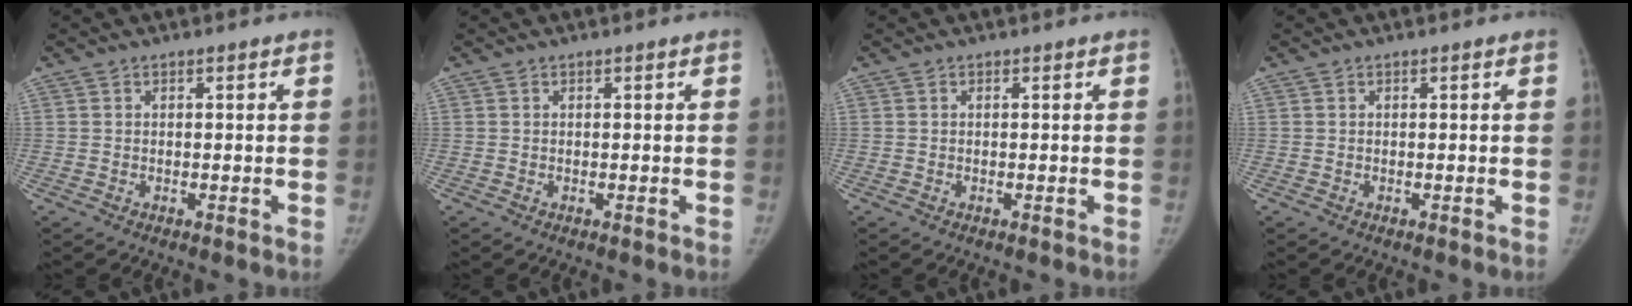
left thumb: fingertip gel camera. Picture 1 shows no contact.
{"total": 0.0}
{"total": 0.0}
{"total": 0.0}